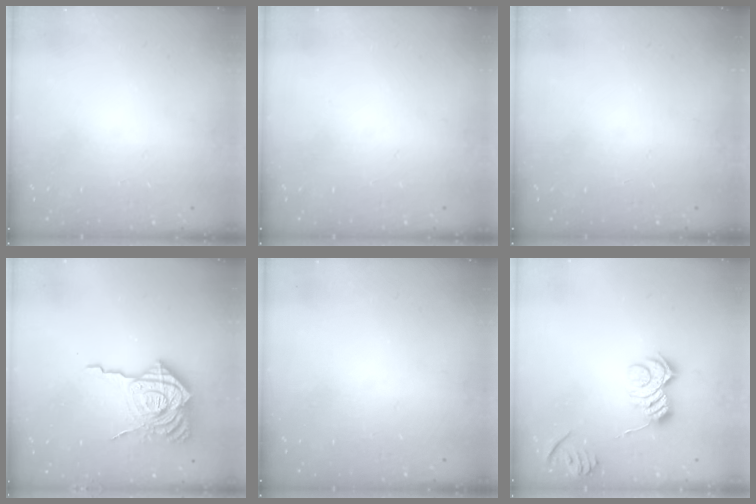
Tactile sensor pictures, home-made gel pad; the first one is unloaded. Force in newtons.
{"total": 0.0}
{"total": 0.0}
{"total": 20.1, "press": 20.0, "slide": 2.1}
{"total": 0.0}
{"total": 10.7, "press": 10.7, "slide": 0.3}